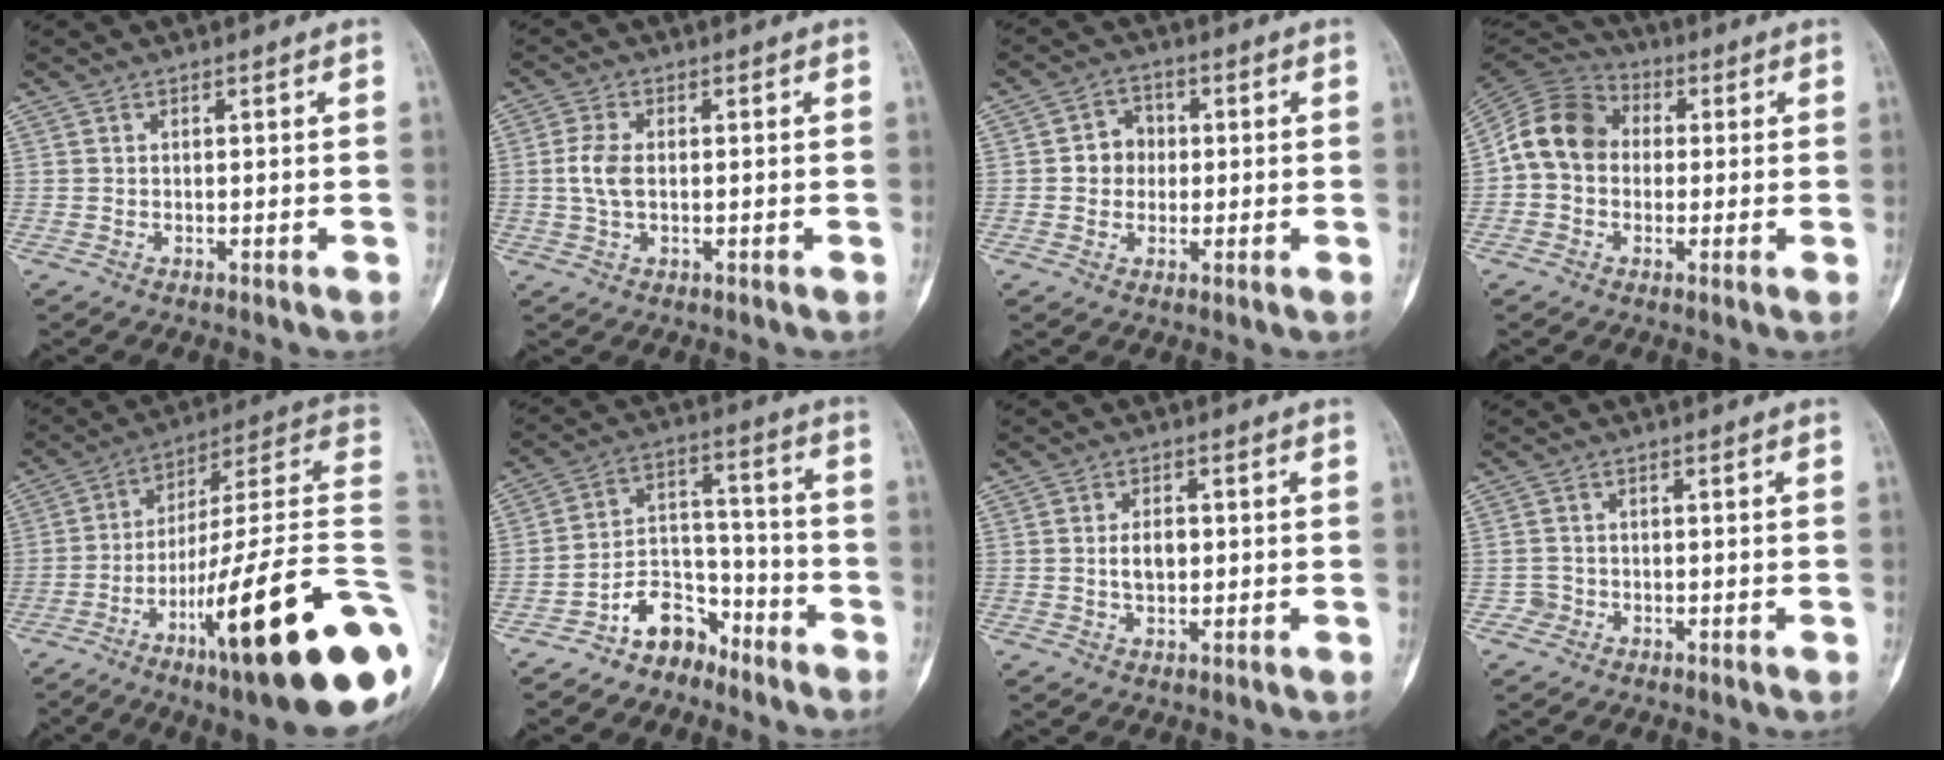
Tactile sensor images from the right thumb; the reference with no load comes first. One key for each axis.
{"total": 4.4, "fx": 0.1, "fy": 2.5, "fz": 3.6, "tx": -0.085, "ty": 0.006, "tz": 0.000}
{"total": 5.3, "fx": 0.1, "fy": 4.7, "fz": 2.3, "tx": -0.009, "ty": 0.011, "tz": -0.004}
{"total": 11.0, "fx": 0.4, "fy": 9.0, "fz": 6.2, "tx": -0.100, "ty": 0.030, "tz": -0.008}
{"total": 30.6, "fx": -9.6, "fy": 5.0, "fz": 28.7, "tx": -0.352, "ty": 0.052, "tz": -0.152}
{"total": 9.4, "fx": -7.0, "fy": 5.5, "fz": 3.0, "tx": -0.028, "ty": 0.090, "tz": -0.131}
{"total": 4.0, "fx": 0.1, "fy": 2.5, "fz": 3.1, "tx": -0.046, "ty": 0.003, "tz": 0.002}
{"total": 1.5, "fx": -0.6, "fy": 1.3, "fz": -0.3, "tx": 0.018, "ty": 0.010, "tz": -0.016}